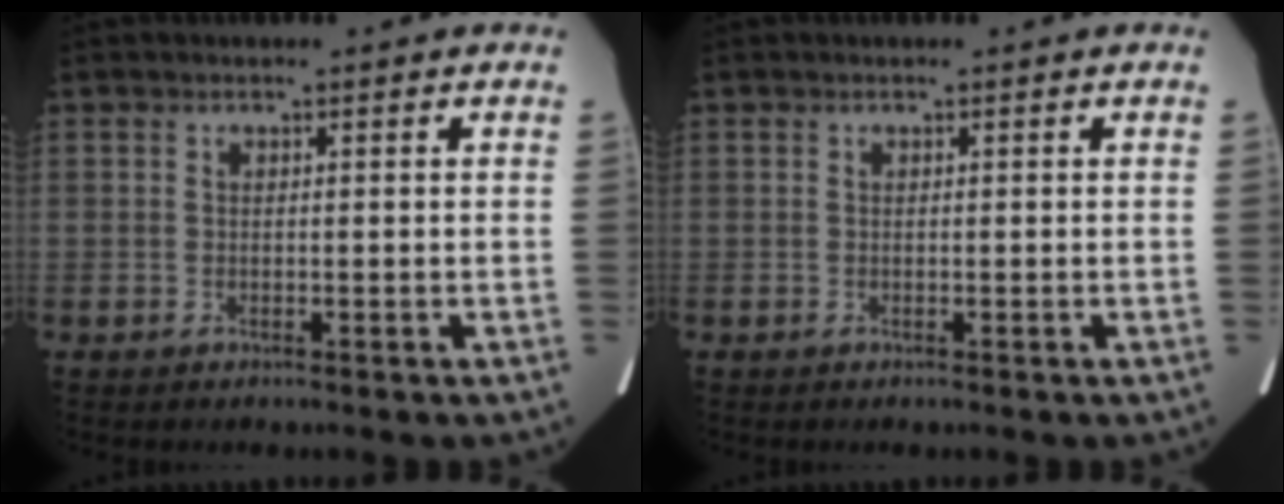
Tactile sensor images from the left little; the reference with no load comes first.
{"total": 0.0}